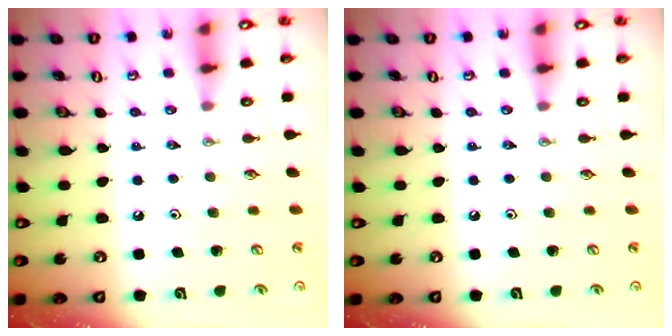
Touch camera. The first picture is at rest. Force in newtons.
{"total": 0.0}